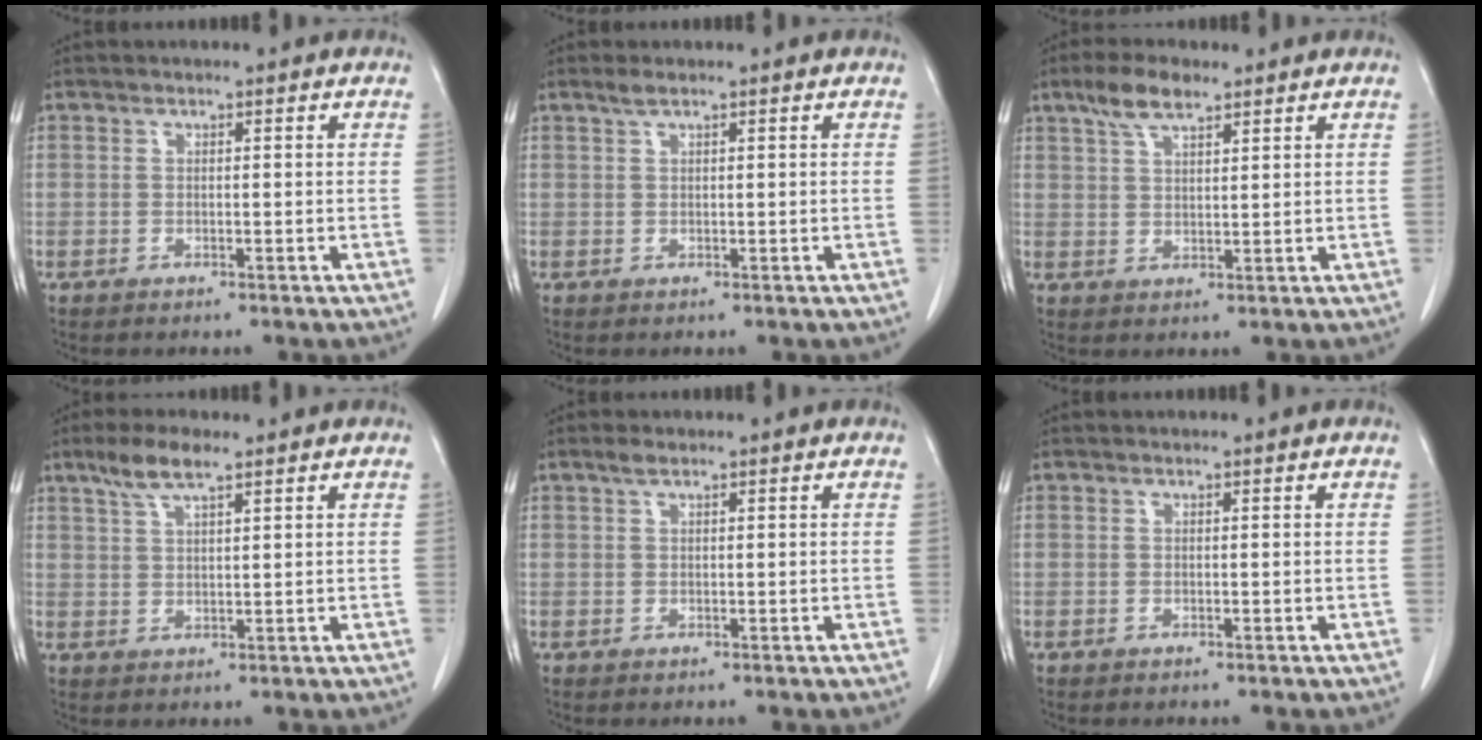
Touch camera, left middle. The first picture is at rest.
{"total": 1.0, "force": [0.8, 0.0, 0.6], "torque": [-0.016, 0.004, 0.018]}
{"total": 5.3, "force": [3.8, 1.5, 3.4], "torque": [-0.074, 0.010, 0.072]}
{"total": 4.8, "force": [3.4, 0.8, 3.3], "torque": [-0.074, 0.007, 0.068]}
{"total": 1.0, "force": [0.7, 0.2, 0.7], "torque": [-0.018, 0.004, 0.016]}
{"total": 0.0}